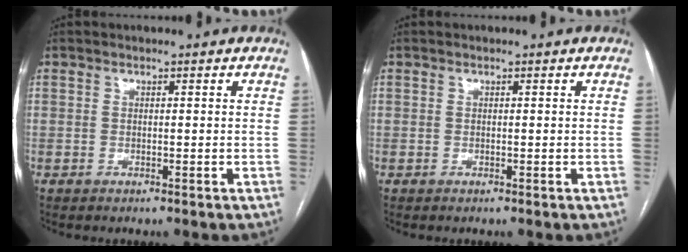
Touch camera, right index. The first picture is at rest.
{"total": 0.0}